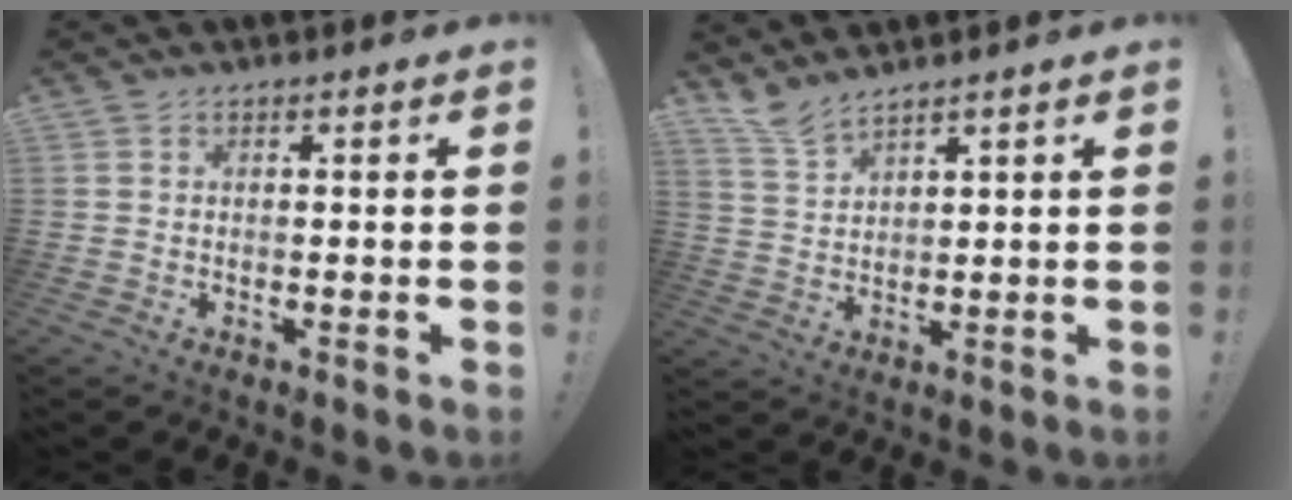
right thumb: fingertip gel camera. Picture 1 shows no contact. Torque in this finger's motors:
{"motor_torque": [-0.26, 0.66, 0.36, 0.23, 0.00]}